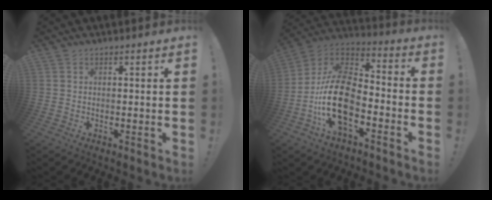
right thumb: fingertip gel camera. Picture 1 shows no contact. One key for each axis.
{"total": 21.0, "fx": -7.4, "fy": 11.8, "fz": 15.7, "tx": -0.311, "ty": 0.041, "tz": -0.118}